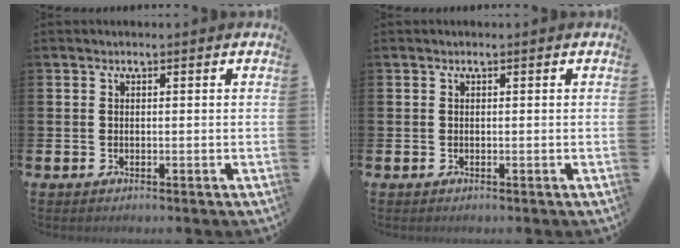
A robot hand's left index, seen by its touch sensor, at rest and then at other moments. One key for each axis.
{"total": 0.0}